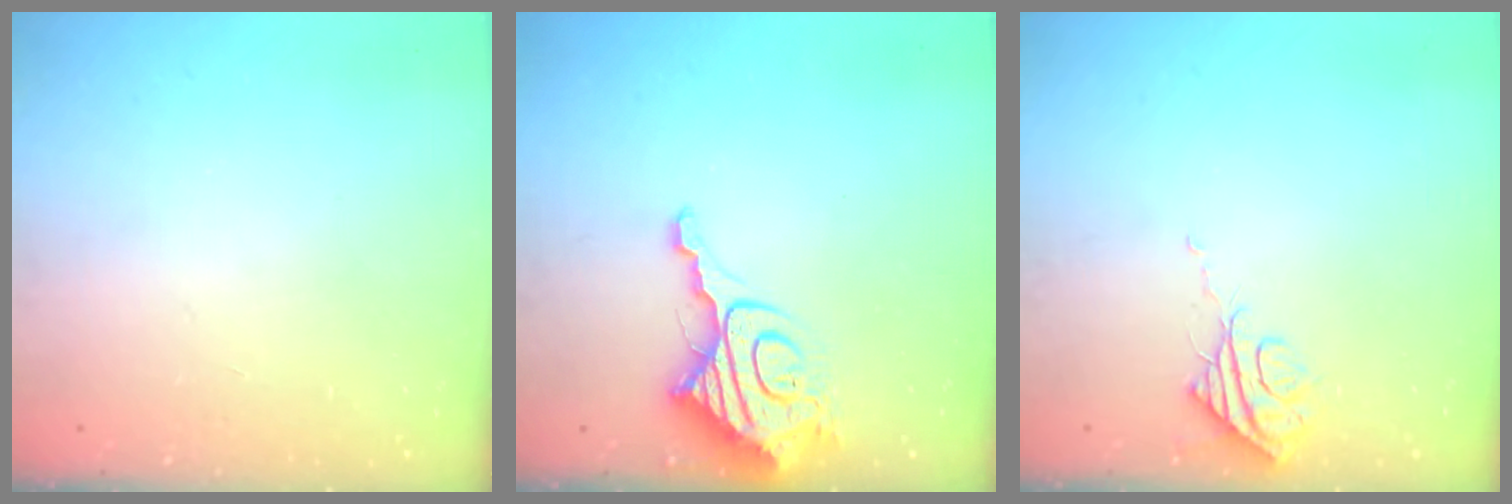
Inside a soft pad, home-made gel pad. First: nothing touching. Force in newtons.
{"total": 12.7, "press": 12.6, "slide": 1.6}
{"total": 8.0, "press": 8.0, "slide": 0.4}